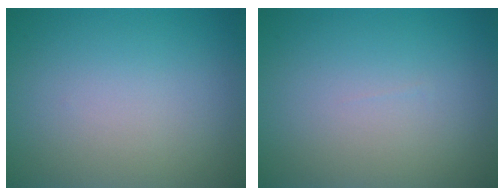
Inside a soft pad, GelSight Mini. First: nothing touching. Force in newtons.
{"total": 0.0}